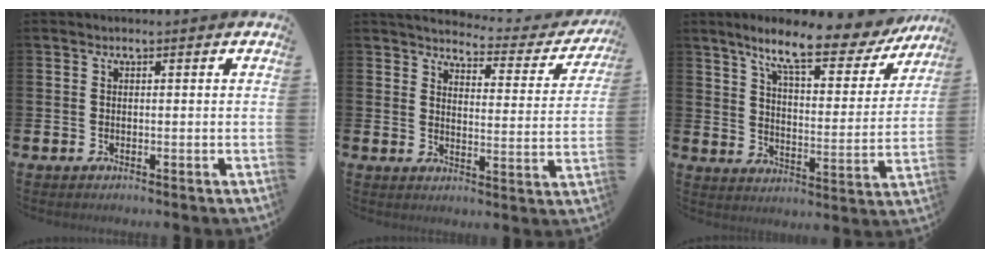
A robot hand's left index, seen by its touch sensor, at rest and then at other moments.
{"total": 3.8, "force": [3.6, 0.9, 0.8], "torque": [-0.021, -0.036, 0.052]}
{"total": 10.5, "force": [8.5, 2.1, 5.7], "torque": [-0.120, -0.048, 0.139]}